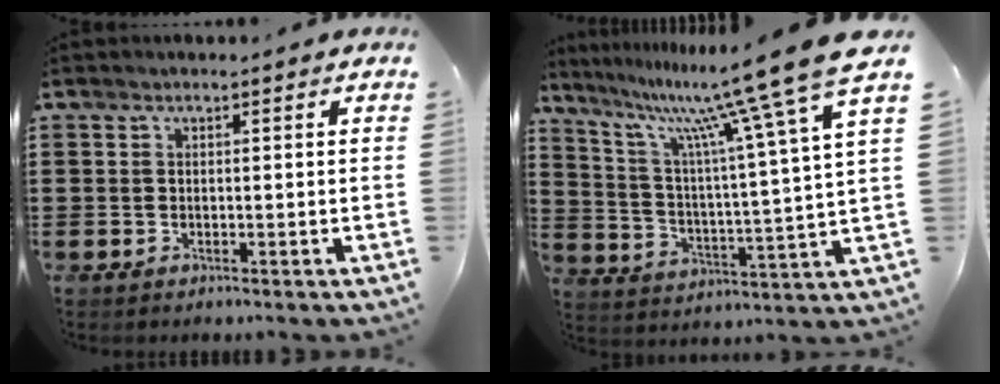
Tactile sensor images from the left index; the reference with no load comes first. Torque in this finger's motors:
{"motor_torque": [1.87, -0.27, 1.02, 0.21]}